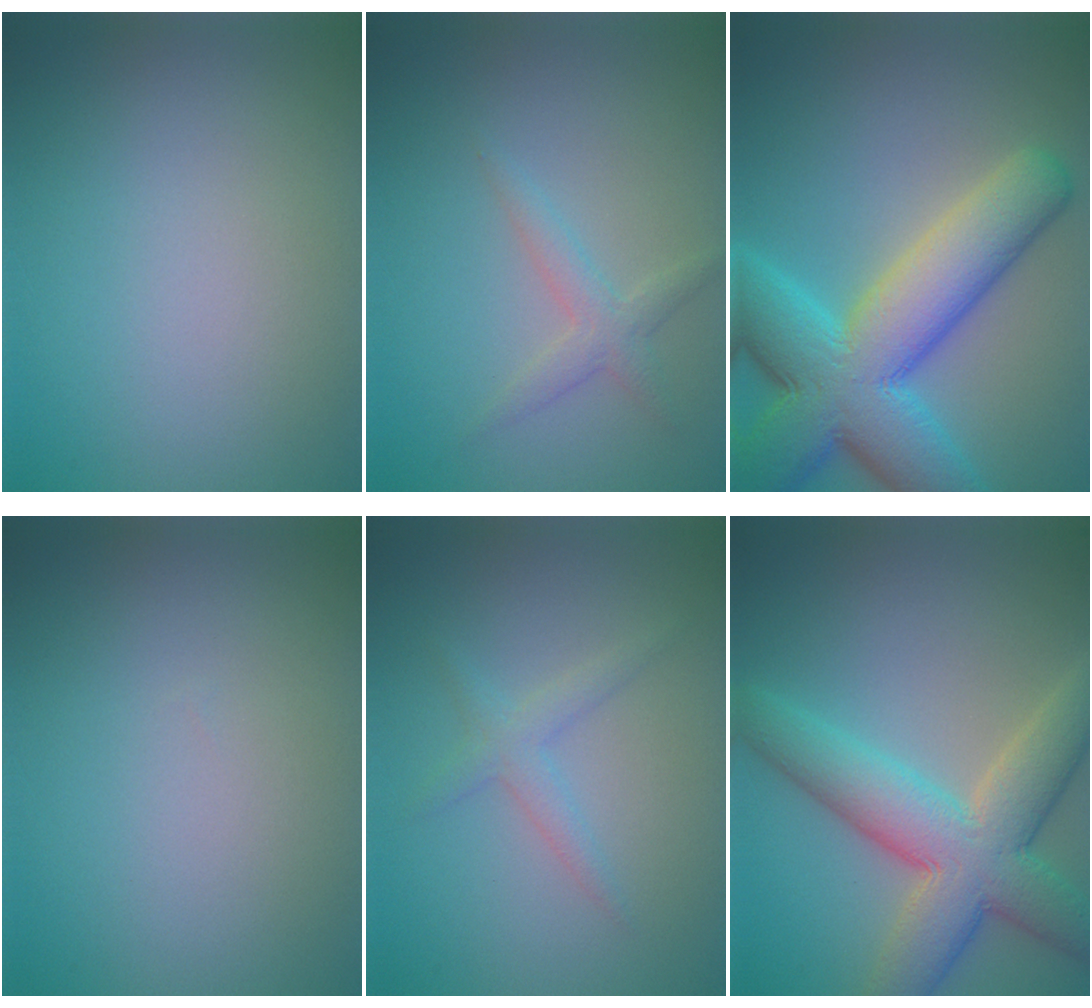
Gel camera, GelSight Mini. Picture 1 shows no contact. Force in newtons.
{"total": 2.0, "press": 2.0, "slide": 0.0}
{"total": 11.8, "press": 11.8, "slide": 0.5}
{"total": 0.0}
{"total": 1.8, "press": 1.8, "slide": 0.1}
{"total": 9.0, "press": 8.9, "slide": 0.5}